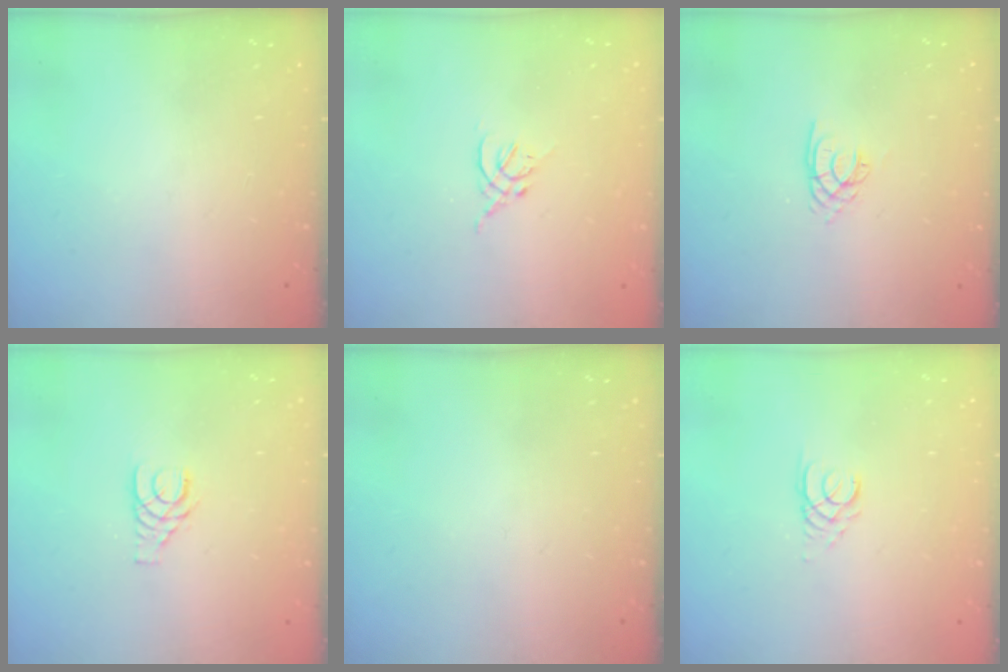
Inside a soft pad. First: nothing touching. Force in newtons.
{"total": 1.6, "press": 1.5, "slide": 0.6}
{"total": 2.1, "press": 2.1, "slide": 0.3}
{"total": 4.4, "press": 4.3, "slide": 0.4}
{"total": 0.0}
{"total": 2.6, "press": 2.6, "slide": 0.3}